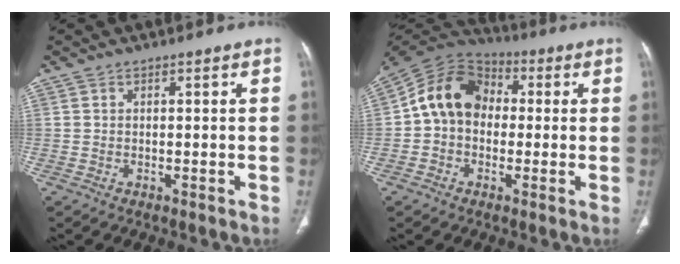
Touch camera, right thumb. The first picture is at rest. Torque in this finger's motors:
{"motor_torque": [-0.38, 0.70, 0.93, -0.03, 0.10]}